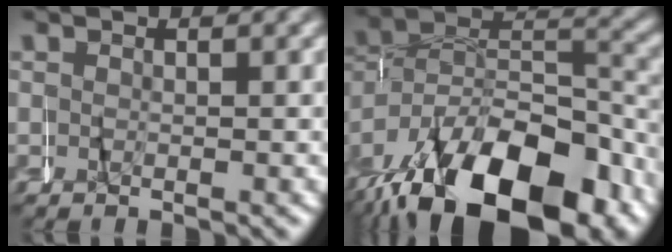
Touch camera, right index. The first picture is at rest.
{"total": 16.8, "force": [-8.8, 9.3, 10.9], "torque": [-0.195, -0.043, -0.114]}